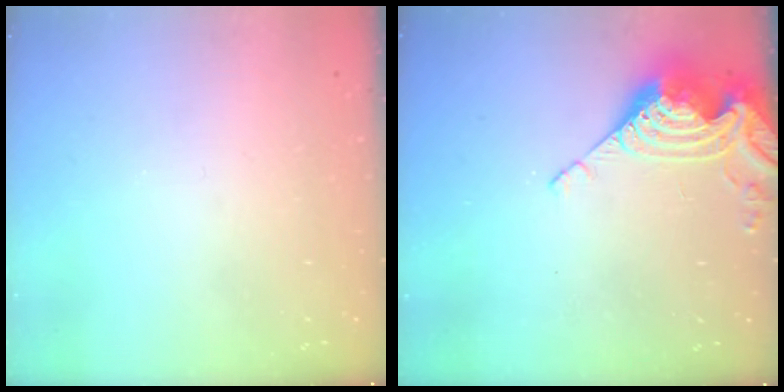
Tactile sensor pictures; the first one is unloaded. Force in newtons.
{"total": 9.6, "press": 9.5, "slide": 0.9}